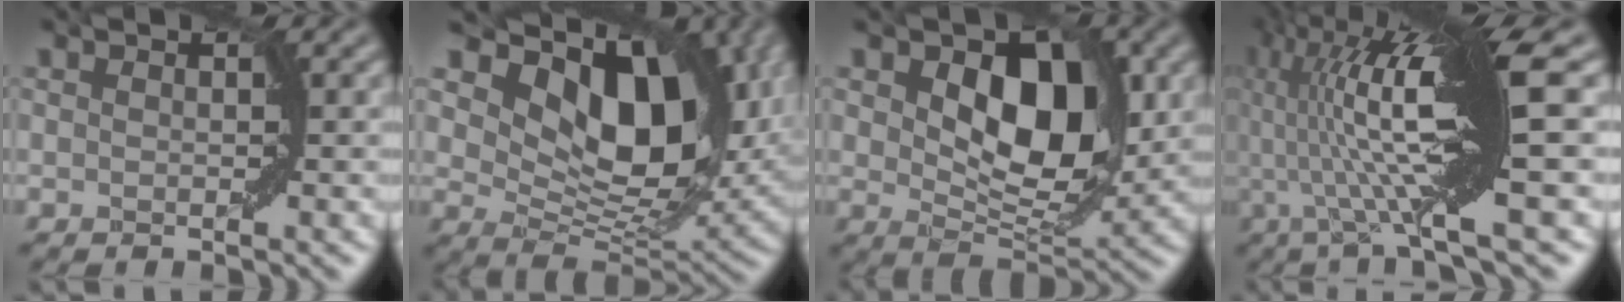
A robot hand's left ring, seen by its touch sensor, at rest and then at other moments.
{"total": 14.1, "force": [5.0, 8.4, 10.2], "torque": [-0.146, -0.004, 0.095]}
{"total": 8.4, "force": [1.9, 5.0, 6.4], "torque": [-0.103, -0.007, 0.034]}
{"total": 13.0, "force": [0.8, 2.1, 12.8], "torque": [-0.221, 0.024, 0.015]}